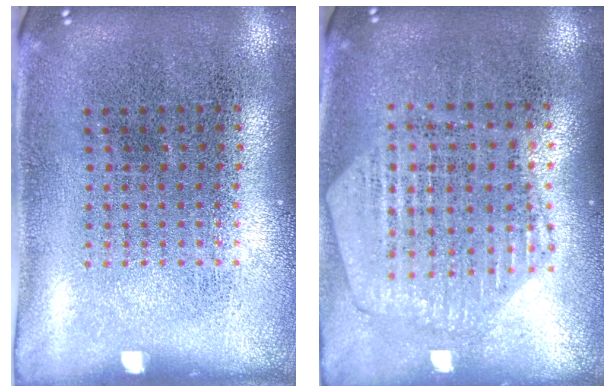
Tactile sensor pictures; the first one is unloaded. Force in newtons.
{"total": 1.1, "press": 1.1, "slide": 0.2}